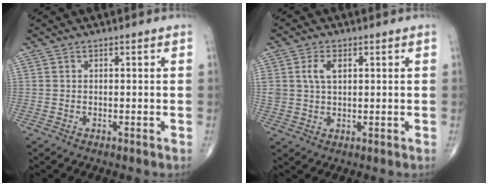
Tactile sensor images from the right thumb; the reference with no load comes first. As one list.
[{"total": 4.6, "force": [1.4, 2.9, 3.3], "torque": [-0.064, 0.001, 0.028]}]